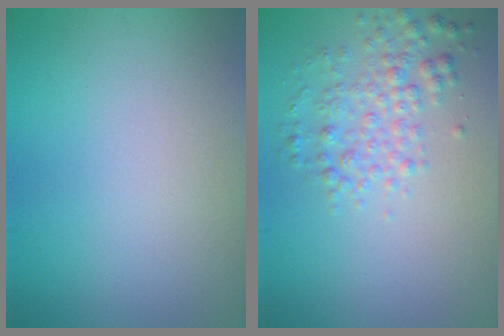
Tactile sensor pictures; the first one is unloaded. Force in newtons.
{"total": 3.0, "press": 3.0, "slide": 0.0}